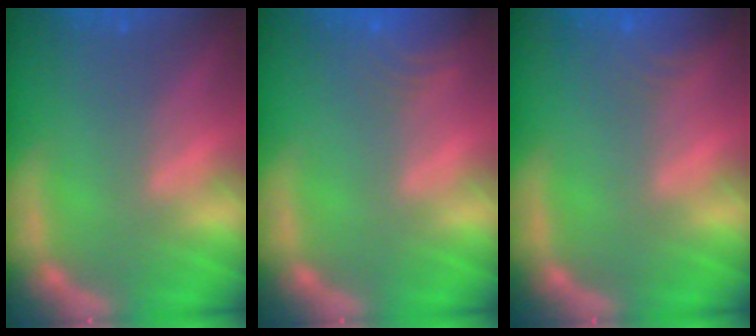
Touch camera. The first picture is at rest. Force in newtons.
{"total": 5.0}
{"total": 3.5}